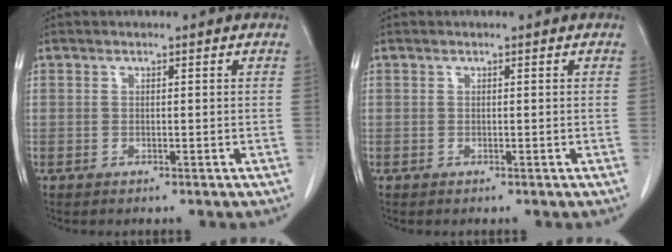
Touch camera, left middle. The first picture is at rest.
{"total": 0.0}